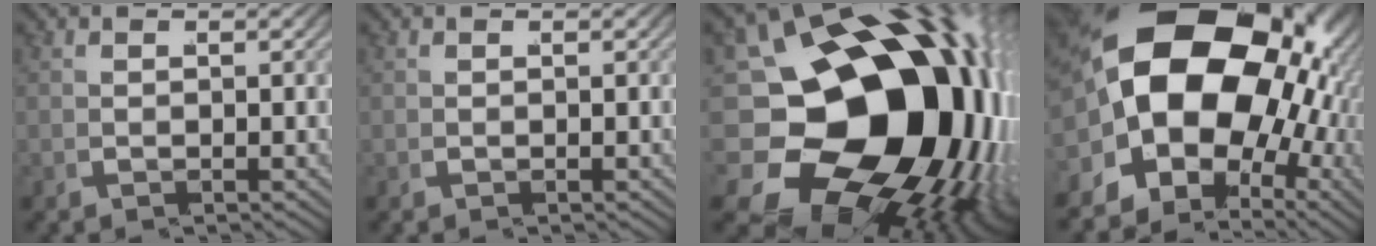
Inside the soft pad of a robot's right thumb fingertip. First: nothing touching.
{"total": 0.0}
{"total": 32.9, "force": [-1.4, 22.5, 24.0], "torque": [-0.399, -0.064, -0.002]}
{"total": 25.2, "force": [2.3, 17.4, 18.0], "torque": [-0.324, -0.029, 0.037]}